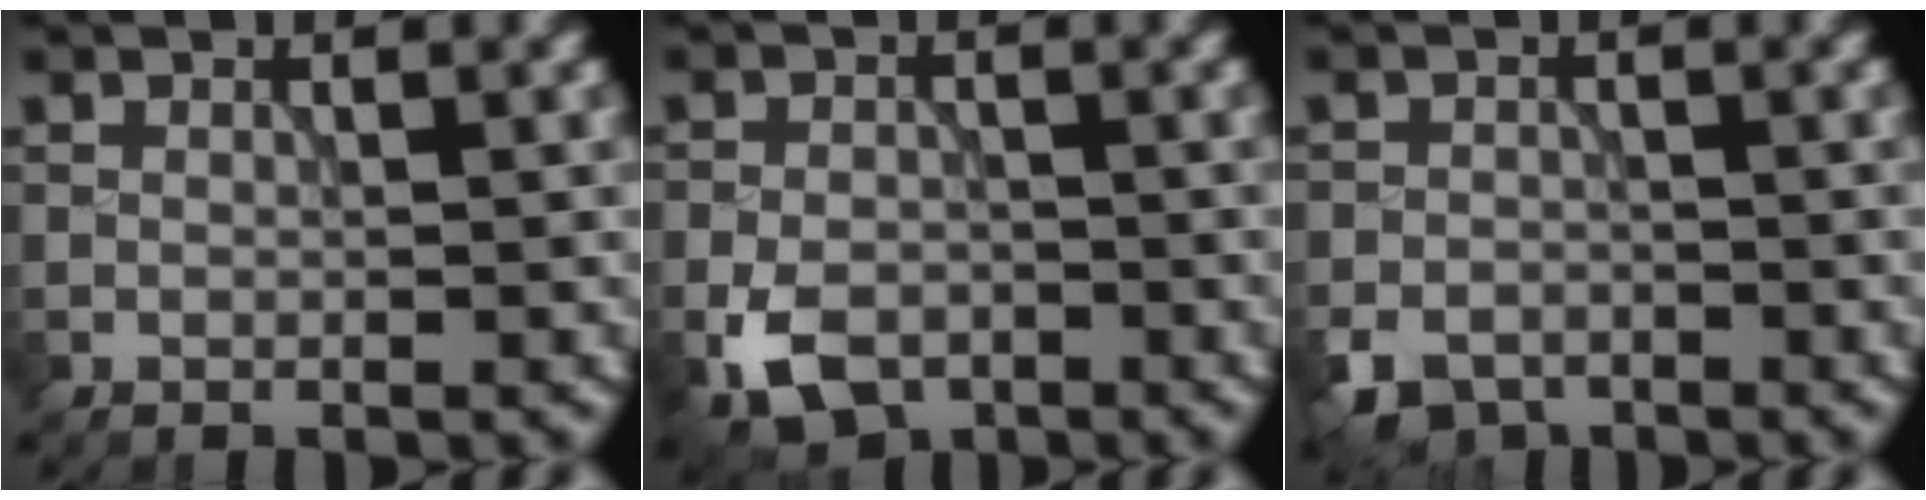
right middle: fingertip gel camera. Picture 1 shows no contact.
{"total": 4.9, "force": [-2.5, 3.2, 2.8], "torque": [-0.054, -0.005, -0.053]}
{"total": 4.2, "force": [-2.9, 2.4, 1.7], "torque": [-0.032, -0.006, -0.061]}